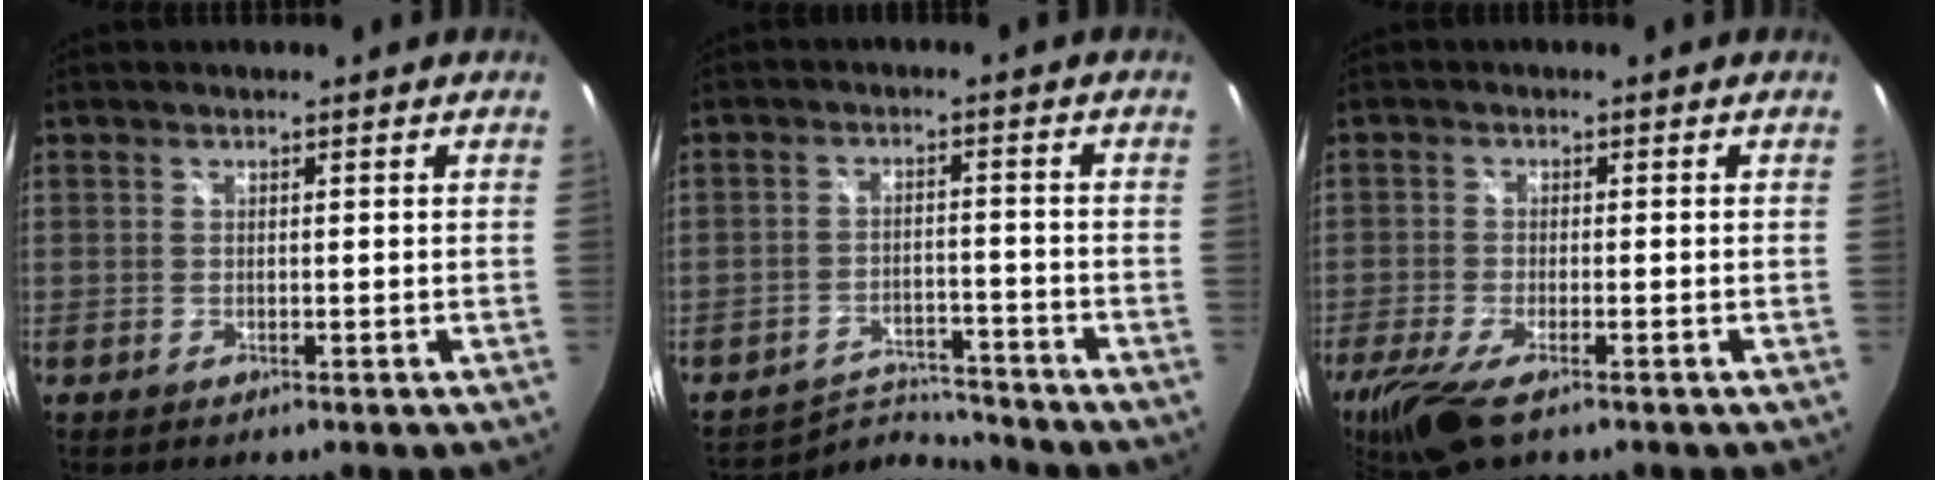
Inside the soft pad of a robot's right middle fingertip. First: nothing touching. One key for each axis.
{"total": 6.8, "fx": -6.8, "fy": 0.4, "fz": -0.7, "tx": -0.011, "ty": 0.009, "tz": -0.115}
{"total": 9.6, "fx": -6.4, "fy": 2.8, "fz": 6.6, "tx": -0.157, "ty": -0.036, "tz": -0.124}